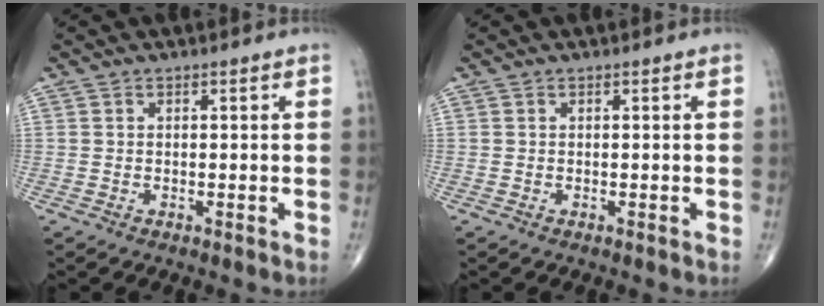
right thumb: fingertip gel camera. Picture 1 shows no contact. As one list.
[{"total": 0.0}]